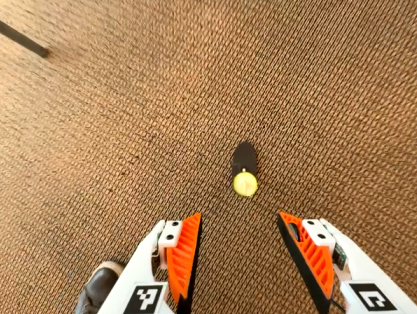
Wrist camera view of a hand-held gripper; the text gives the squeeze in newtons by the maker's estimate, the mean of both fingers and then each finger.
{"total": 0.0}